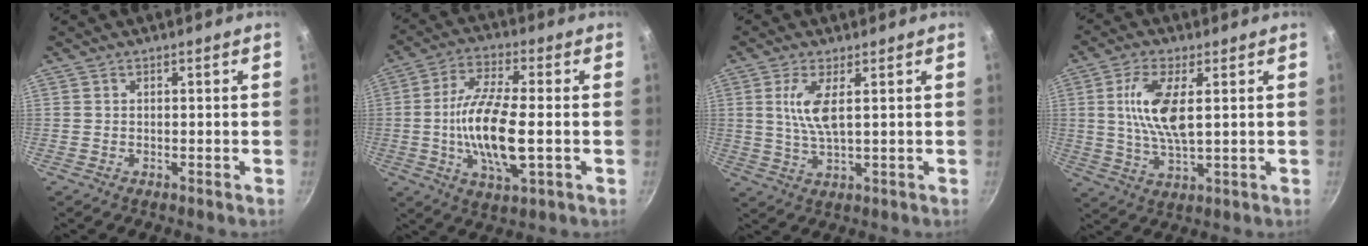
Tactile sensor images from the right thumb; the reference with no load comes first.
{"total": 14.4, "force": [-1.7, 4.7, 13.5], "torque": [-0.262, 0.008, -0.039]}
{"total": 6.5, "force": [1.7, 1.8, 6.0], "torque": [-0.127, -0.007, 0.036]}
{"total": 10.6, "force": [2.1, 4.0, 9.6], "torque": [-0.191, -0.003, 0.042]}